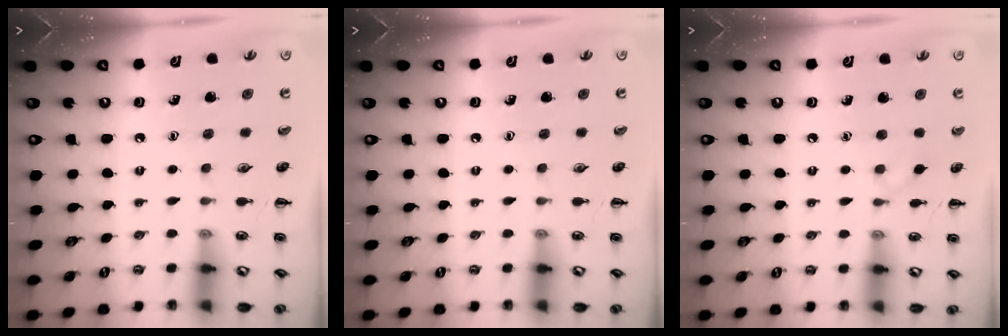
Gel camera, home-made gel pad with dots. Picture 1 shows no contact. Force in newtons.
{"total": 0.0}
{"total": 3.0, "press": 2.8, "slide": 1.2}